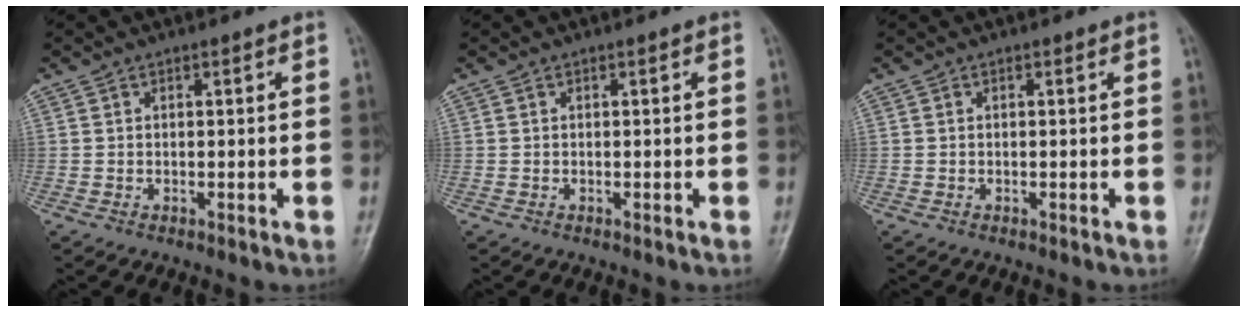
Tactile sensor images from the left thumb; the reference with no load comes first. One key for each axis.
{"total": 0.0}
{"total": 0.0}